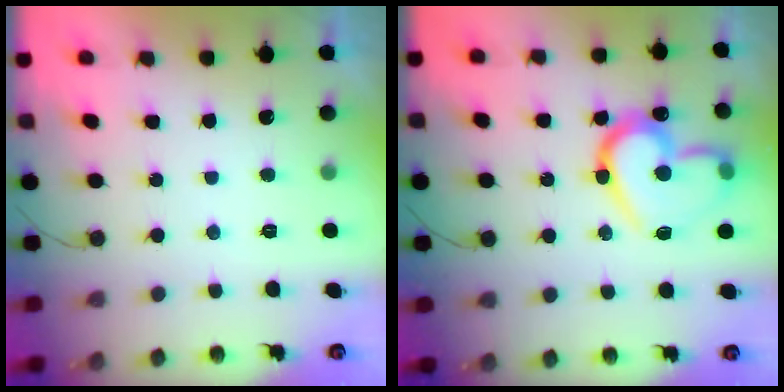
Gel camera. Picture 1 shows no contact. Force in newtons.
{"total": 19.2, "press": 19.1, "slide": 2.7}